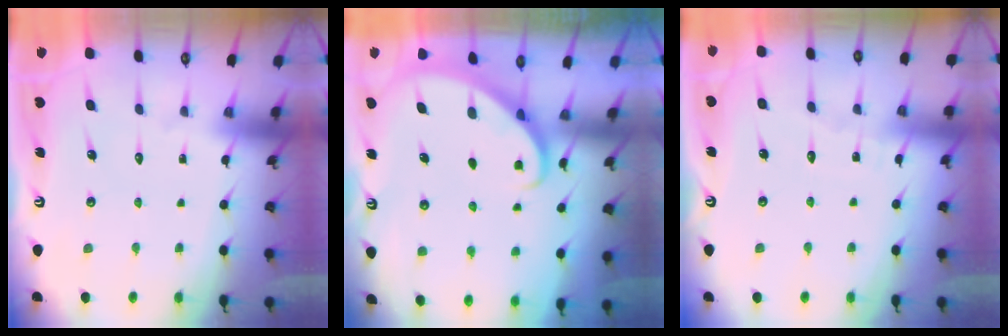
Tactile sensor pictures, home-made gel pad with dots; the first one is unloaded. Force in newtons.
{"total": 2.7, "press": 2.7, "slide": 0.2}
{"total": 3.3, "press": 3.3, "slide": 0.4}